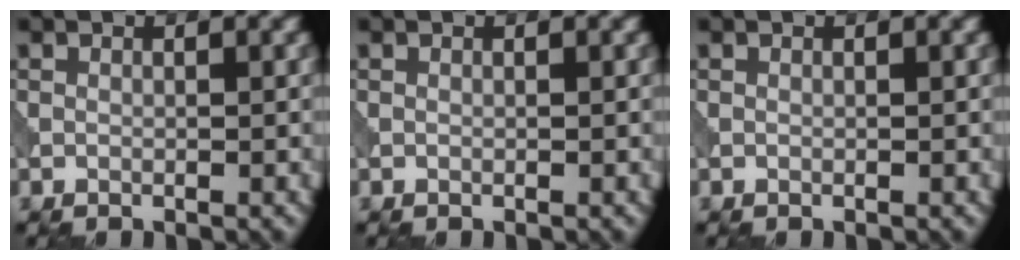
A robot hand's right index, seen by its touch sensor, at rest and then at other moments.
{"total": 0.0}
{"total": 0.0}